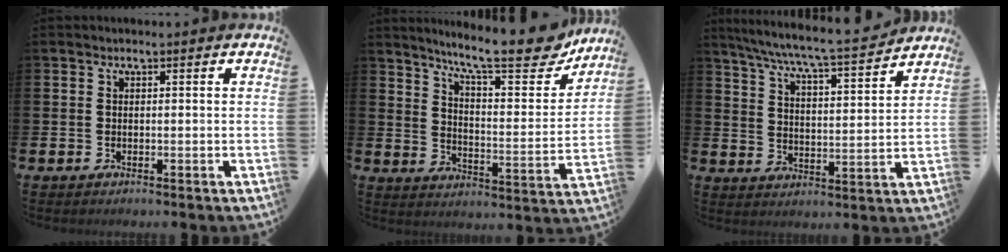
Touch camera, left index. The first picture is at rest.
{"total": 12.7, "force": [10.7, 2.2, 6.5], "torque": [-0.124, -0.063, 0.180]}
{"total": 7.3, "force": [6.8, 0.0, 2.6], "torque": [-0.083, -0.051, 0.115]}